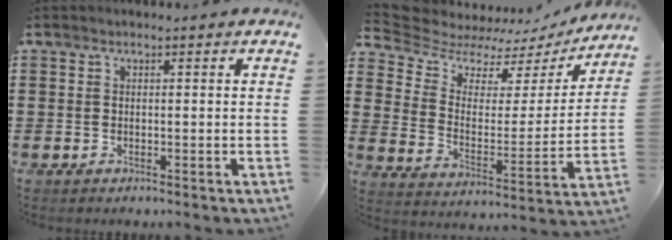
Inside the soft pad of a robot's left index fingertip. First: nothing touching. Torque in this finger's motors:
{"motor_torque": [1.07, -1.07, 0.11, -0.05]}